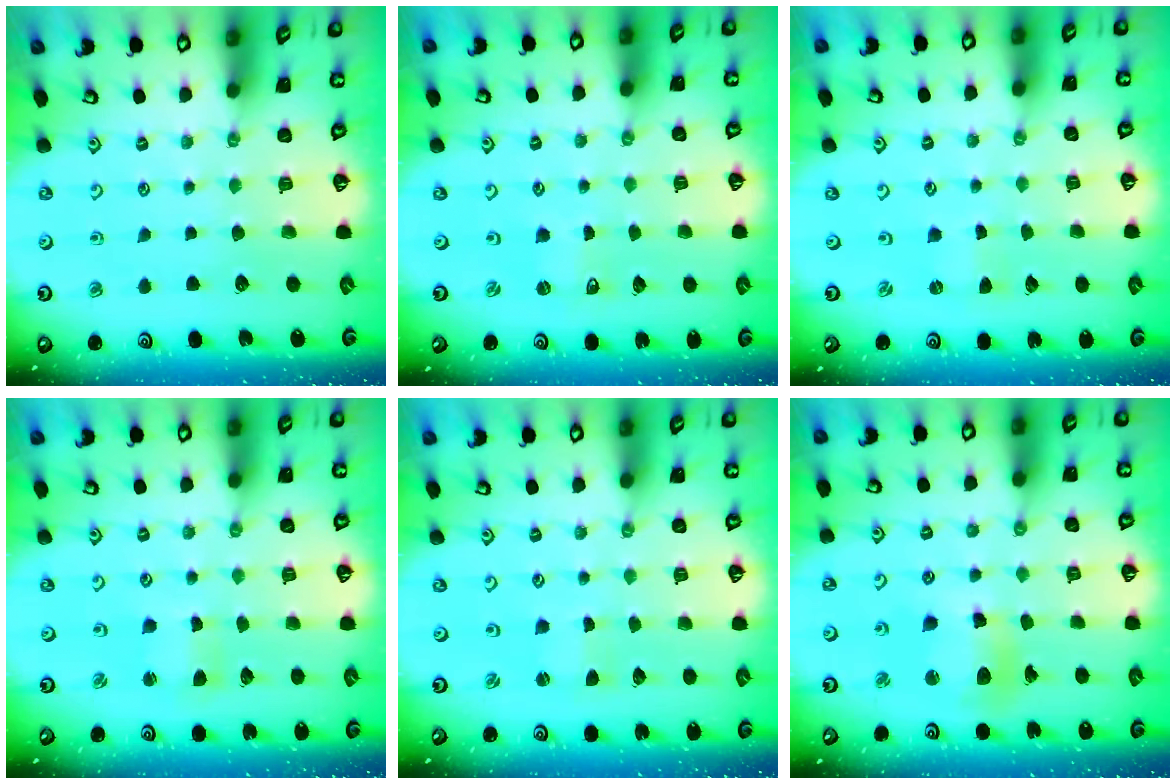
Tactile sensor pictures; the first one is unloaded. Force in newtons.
{"total": 0.0}
{"total": 0.0}
{"total": 2.4, "press": 2.3, "slide": 0.4}
{"total": 0.0}
{"total": 11.6, "press": 11.3, "slide": 2.2}